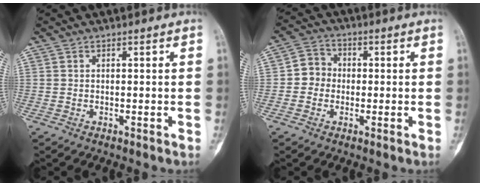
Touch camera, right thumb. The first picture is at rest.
{"total": 5.1, "force": [-0.5, 4.7, 1.9], "torque": [-0.007, 0.014, -0.020]}